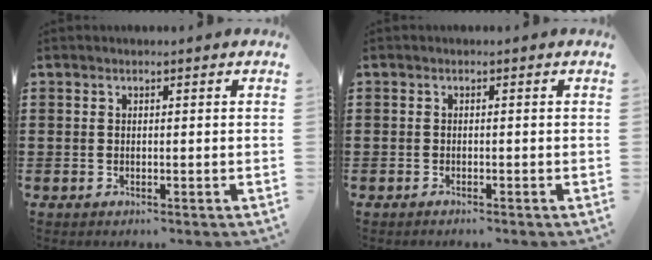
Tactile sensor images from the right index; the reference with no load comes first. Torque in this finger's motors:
{"motor_torque": [-0.11, 0.00, 0.05, -0.01]}